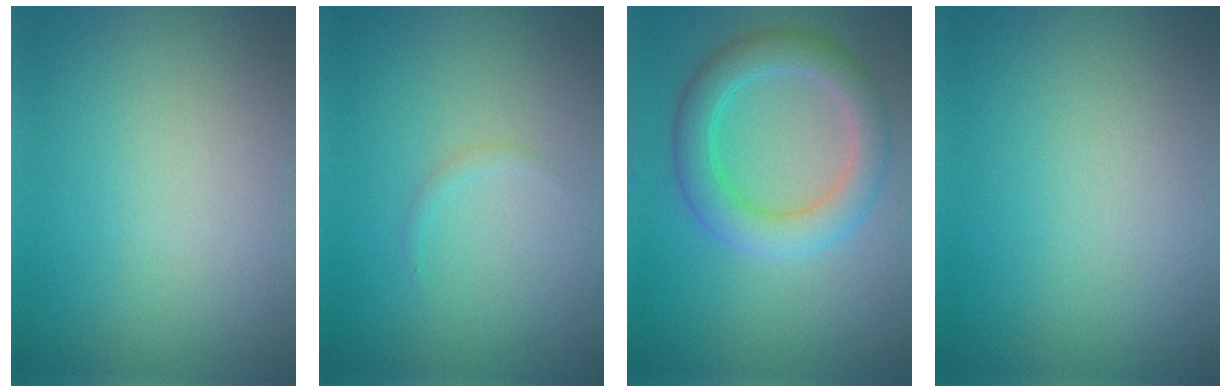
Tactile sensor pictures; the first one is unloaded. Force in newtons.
{"total": 0.5, "press": 0.5, "slide": 0.0}
{"total": 4.7, "press": 4.7, "slide": 0.5}
{"total": 0.0}